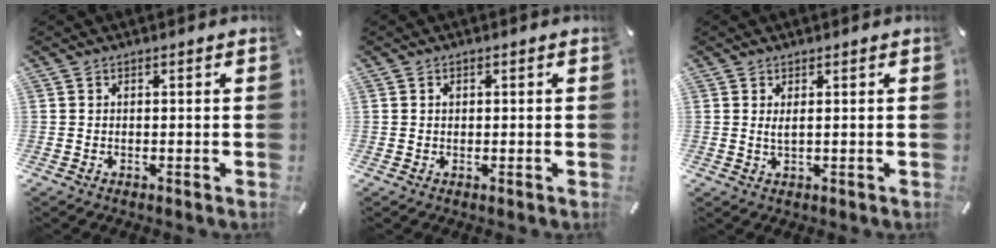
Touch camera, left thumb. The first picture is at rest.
{"total": 0.8, "force": [0.2, 0.6, 0.4], "torque": [-0.011, 0.001, 0.003]}
{"total": 1.7, "force": [0.7, 0.4, 1.5], "torque": [-0.031, 0.000, 0.012]}